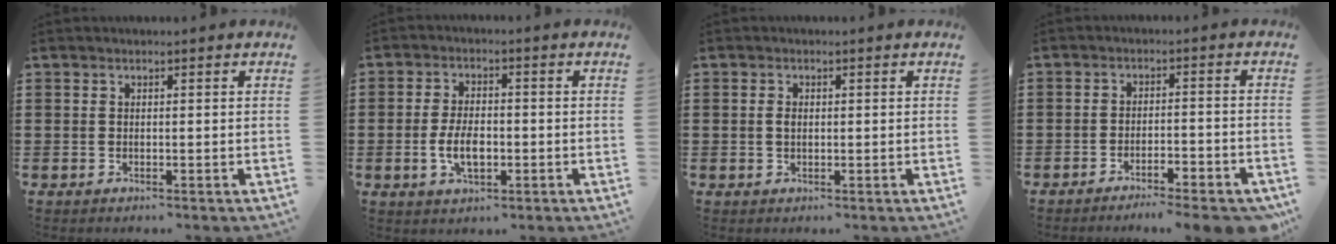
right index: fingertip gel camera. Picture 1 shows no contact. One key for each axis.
{"total": 5.4, "fx": -1.1, "fy": 2.7, "fz": 4.6, "tx": -0.102, "ty": -0.001, "tz": -0.025}
{"total": 1.3, "fx": 0.0, "fy": 0.8, "fz": 0.9, "tx": -0.021, "ty": 0.006, "tz": 0.000}
{"total": 4.0, "fx": -3.5, "fy": 0.1, "fz": 1.8, "tx": -0.030, "ty": -0.005, "tz": -0.066}